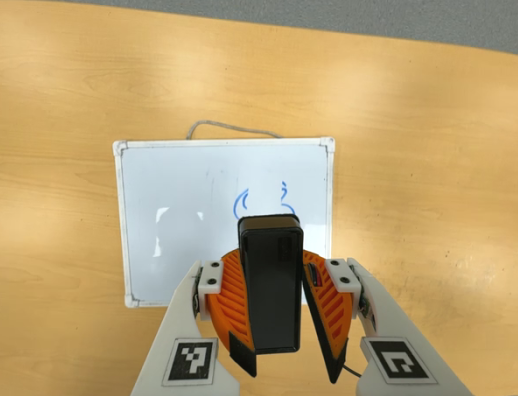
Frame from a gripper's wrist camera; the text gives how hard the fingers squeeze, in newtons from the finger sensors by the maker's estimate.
{"total": 9.3, "left": 9.7, "right": 8.9}